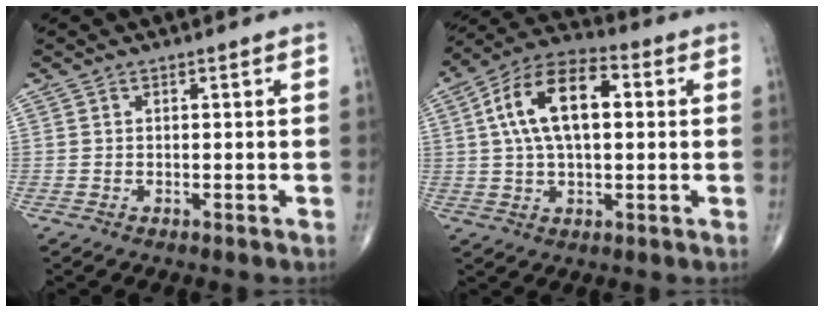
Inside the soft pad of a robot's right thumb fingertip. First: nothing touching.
{"total": 14.8, "force": [2.7, 7.7, 12.4], "torque": [-0.223, 0.027, 0.041]}